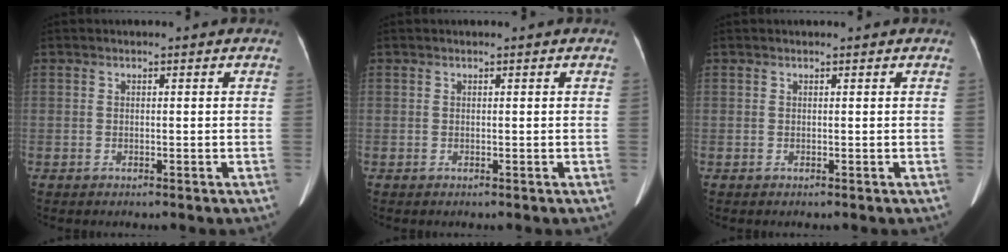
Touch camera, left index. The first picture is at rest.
{"total": 0.0}
{"total": 0.0}